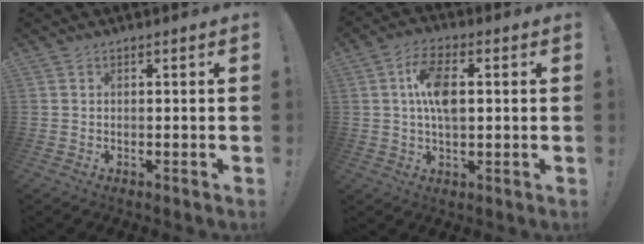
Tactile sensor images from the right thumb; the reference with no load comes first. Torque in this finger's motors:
{"motor_torque": [2.96, 2.05, 0.30, -0.32, 0.42]}